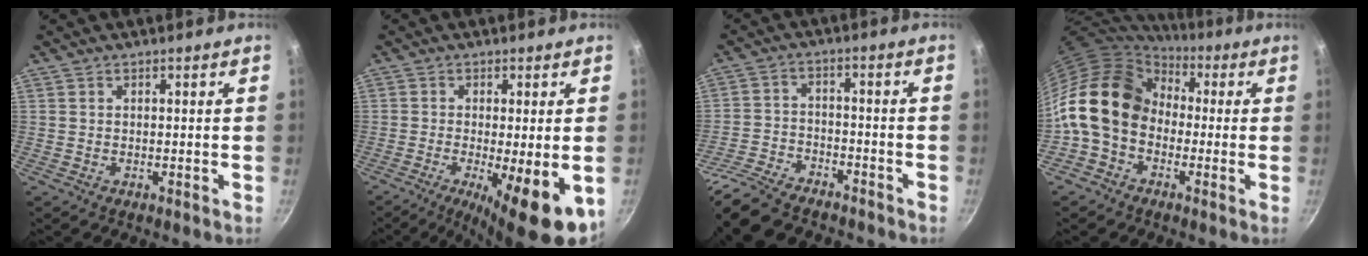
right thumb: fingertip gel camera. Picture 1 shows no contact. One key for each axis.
{"total": 11.9, "fx": -3.6, "fy": 3.0, "fz": 11.0, "tx": -0.166, "ty": -0.014, "tz": -0.048}
{"total": 14.2, "fx": -12.0, "fy": 5.0, "fz": 5.8, "tx": -0.115, "ty": 0.059, "tz": -0.219}
{"total": 16.9, "fx": 0.1, "fy": 13.1, "fz": 10.7, "tx": -0.177, "ty": 0.042, "tz": -0.017}